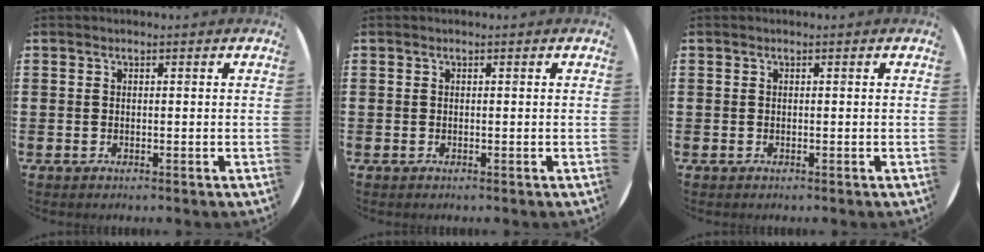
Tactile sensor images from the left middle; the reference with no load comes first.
{"total": 0.0}
{"total": 0.0}